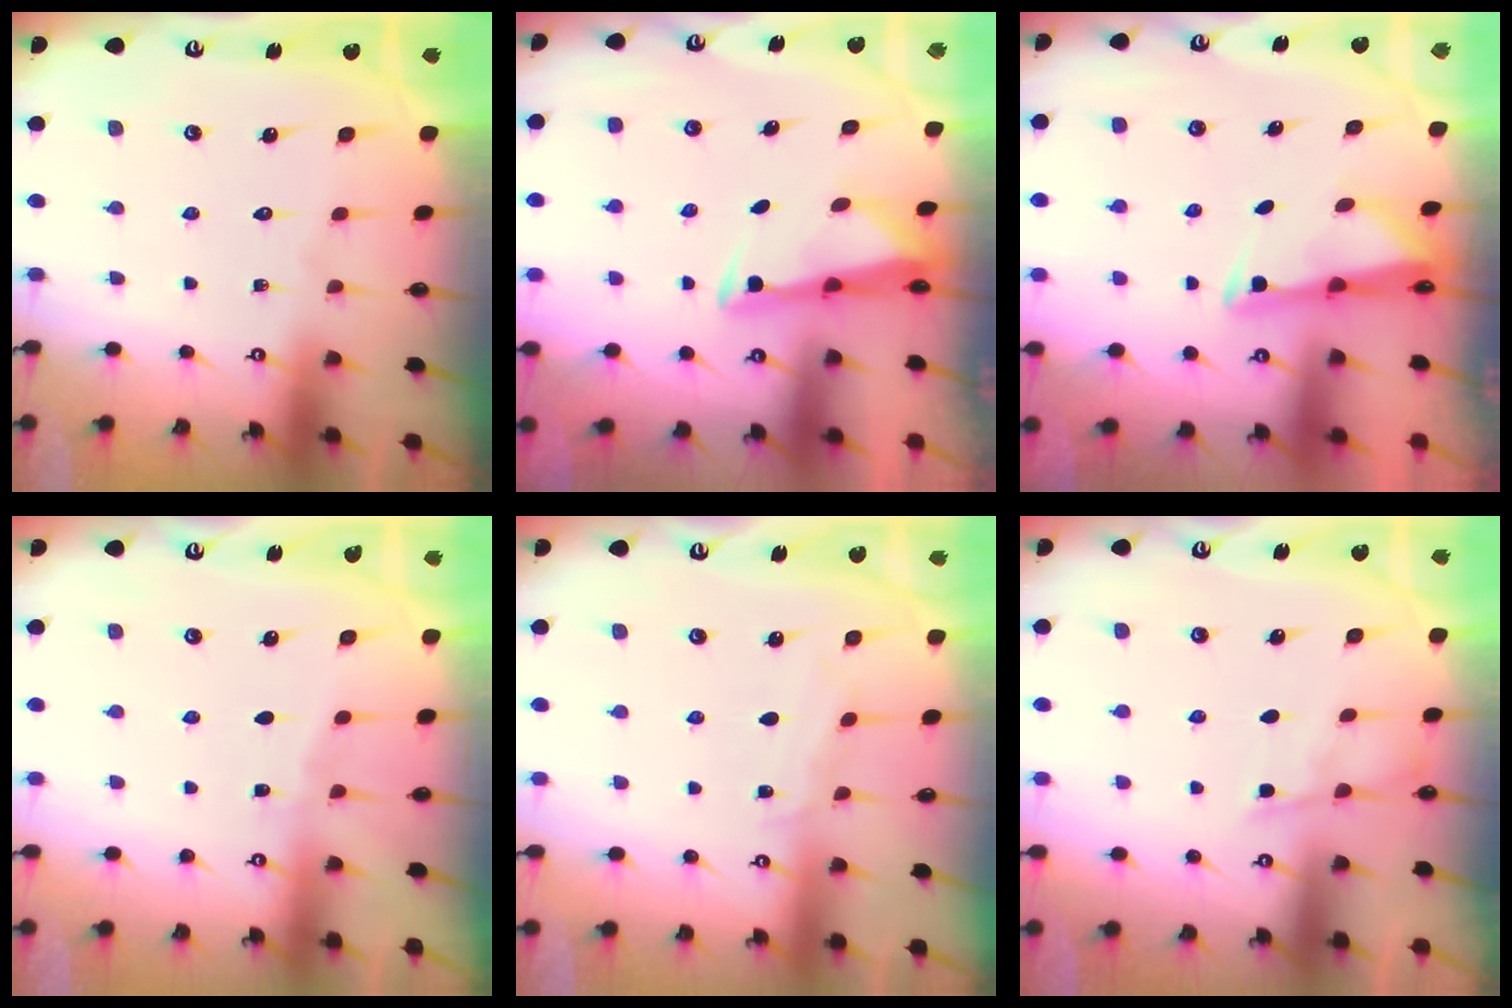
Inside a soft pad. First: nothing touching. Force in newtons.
{"total": 3.3, "press": 3.2, "slide": 0.8}
{"total": 2.7, "press": 2.7, "slide": 0.4}
{"total": 3.1, "press": 3.1, "slide": 0.4}
{"total": 4.4, "press": 4.4, "slide": 0.5}
{"total": 4.3, "press": 4.2, "slide": 0.7}